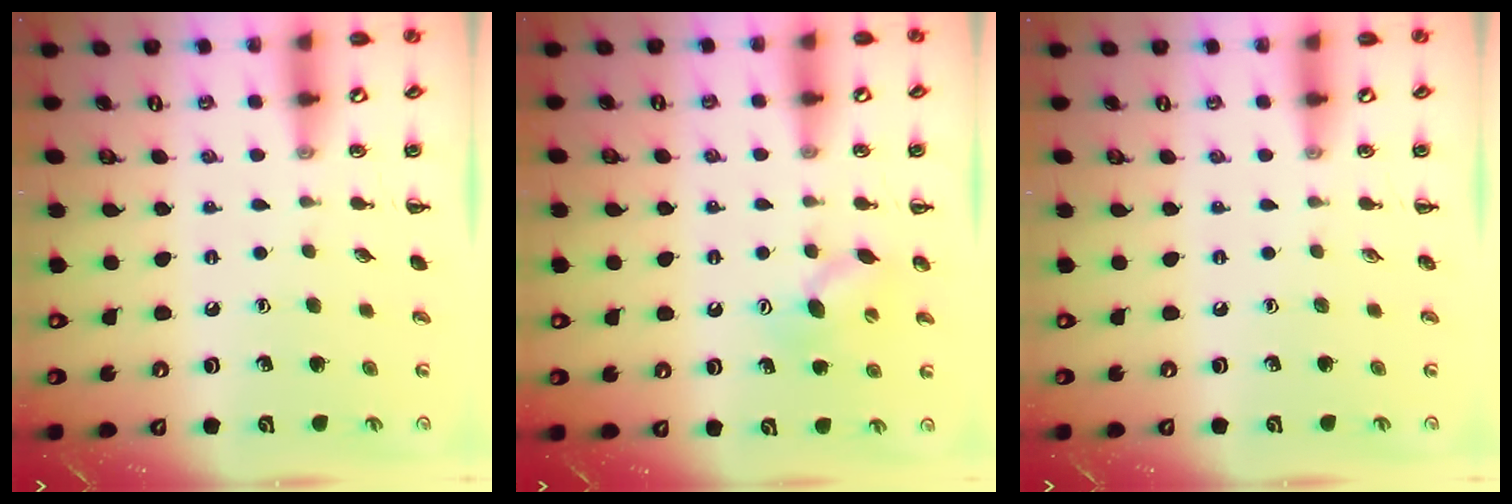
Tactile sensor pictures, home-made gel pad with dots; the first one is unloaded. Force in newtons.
{"total": 7.8, "press": 7.7, "slide": 1.5}
{"total": 0.0}